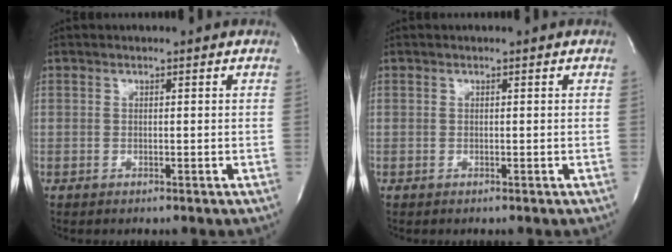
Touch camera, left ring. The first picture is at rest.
{"total": 0.0}